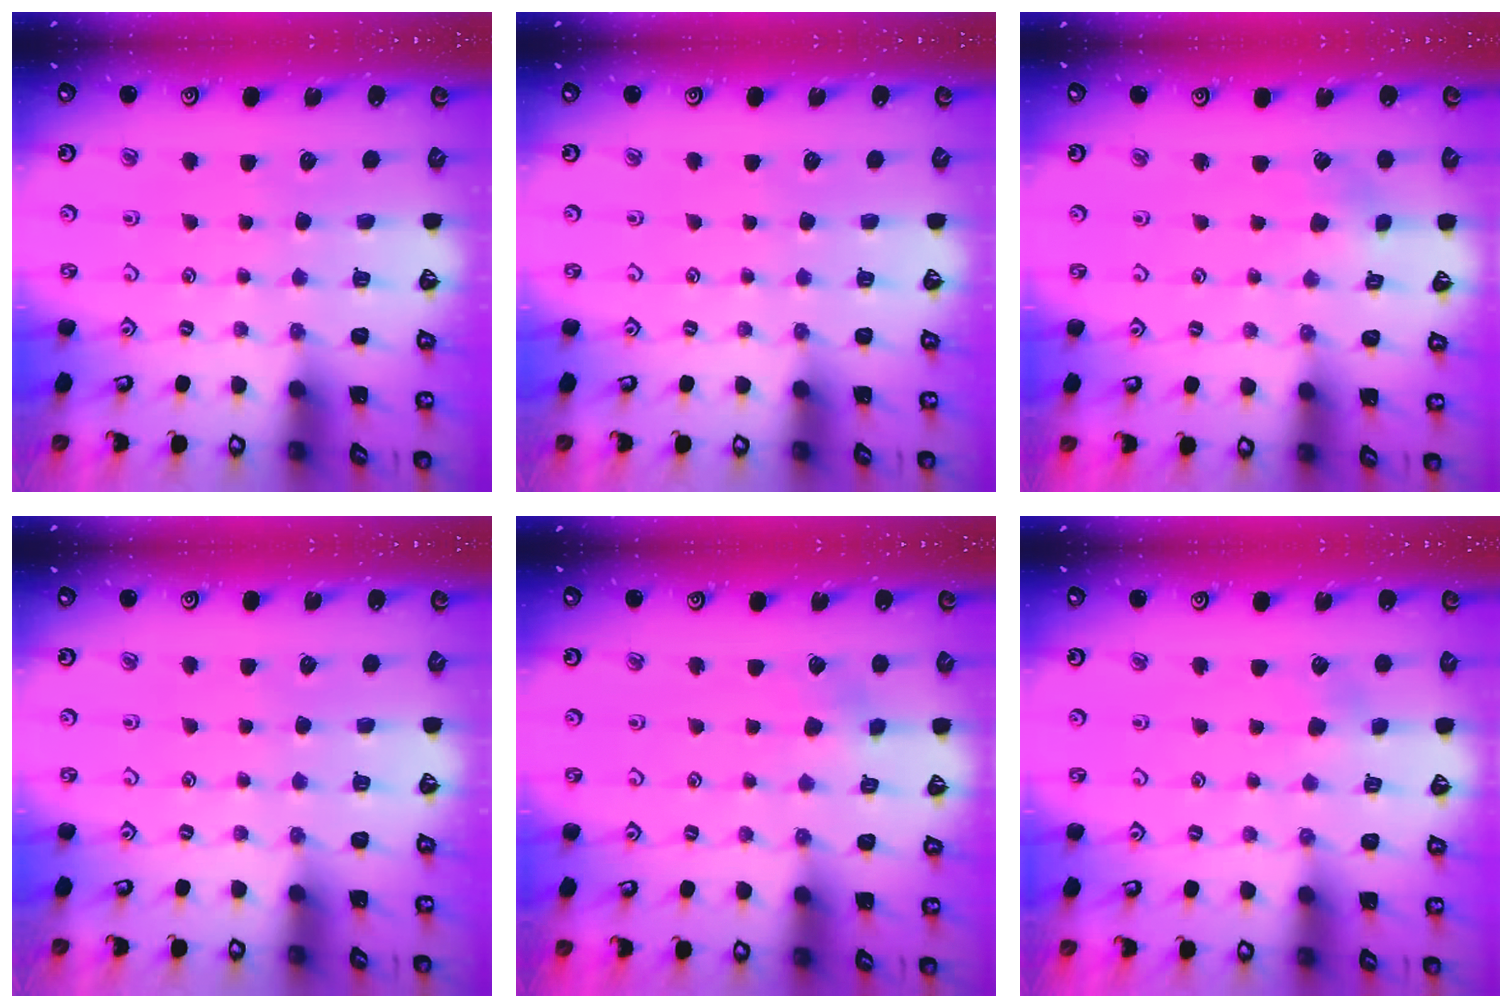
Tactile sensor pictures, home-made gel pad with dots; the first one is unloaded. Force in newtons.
{"total": 0.0}
{"total": 1.9, "press": 1.9, "slide": 0.2}
{"total": 0.0}
{"total": 2.9, "press": 2.8, "slide": 0.8}
{"total": 3.6, "press": 3.6, "slide": 0.3}